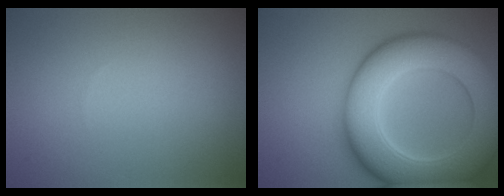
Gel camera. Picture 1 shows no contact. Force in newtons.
{"total": 12.2, "press": 12.2, "slide": 0.2}